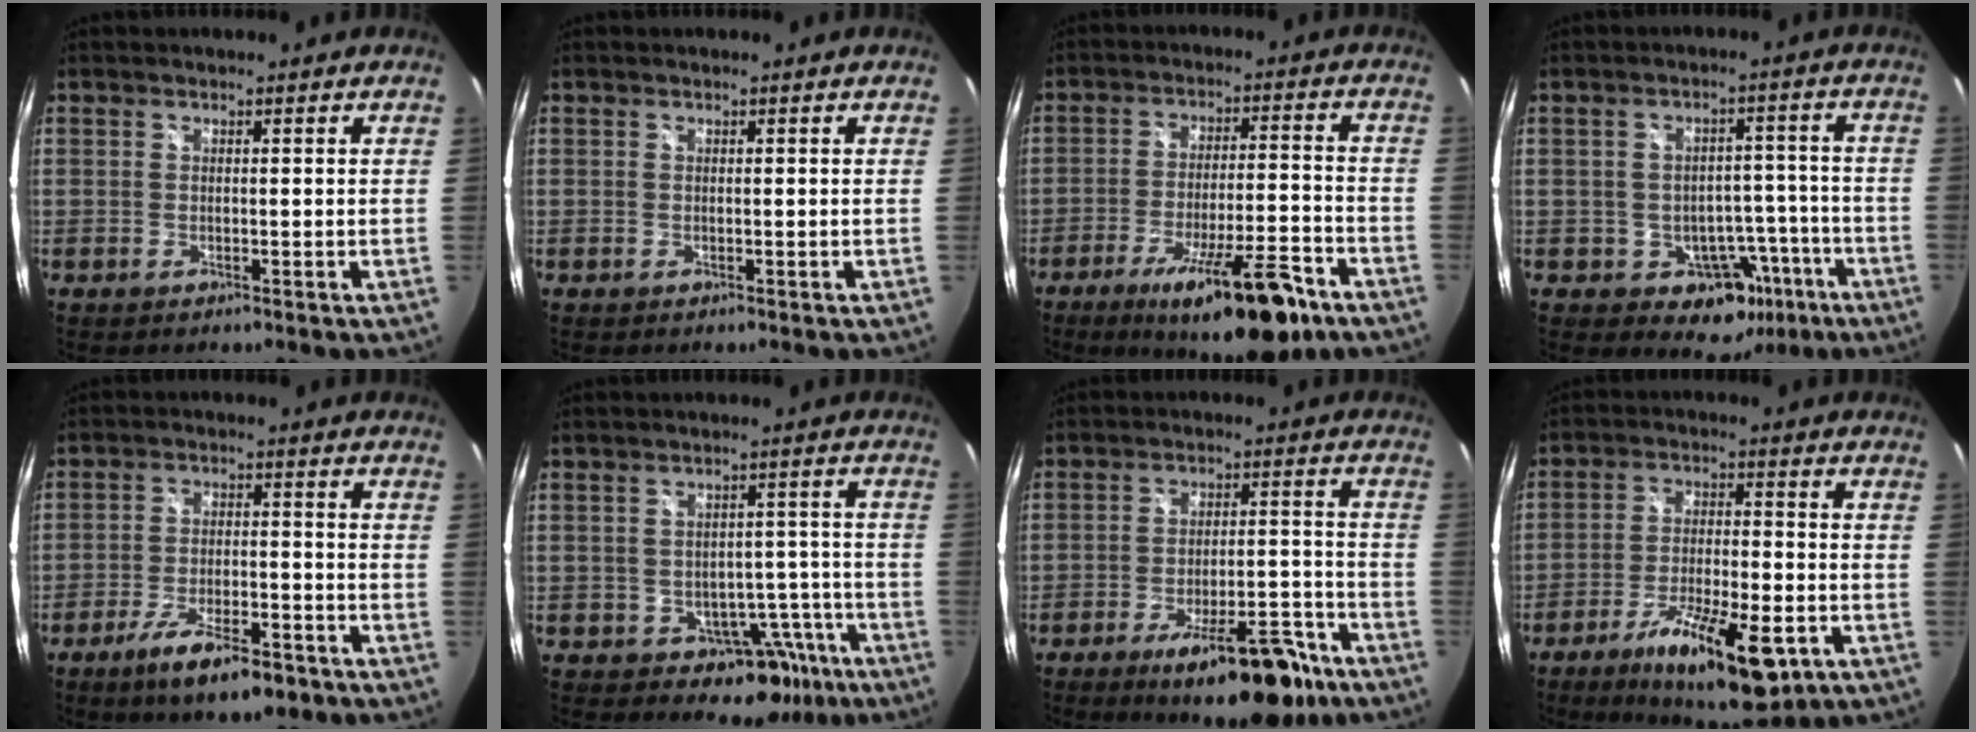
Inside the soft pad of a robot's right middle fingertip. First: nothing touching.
{"total": 0.0}
{"total": 20.1, "force": [-12.2, 3.6, 15.6], "torque": [-0.263, -0.037, -0.188]}
{"total": 9.6, "force": [-4.7, 7.5, 3.6], "torque": [-0.052, 0.037, -0.039]}
{"total": 10.5, "force": [-6.9, 3.1, 7.3], "torque": [-0.148, -0.019, -0.113]}
{"total": 9.1, "force": [-5.2, 6.6, 3.6], "torque": [-0.046, 0.038, -0.046]}
{"total": 15.8, "force": [-10.6, 4.6, 10.7], "torque": [-0.156, -0.003, -0.147]}
{"total": 16.3, "force": [-8.6, 4.6, 13.0], "torque": [-0.232, -0.029, -0.135]}